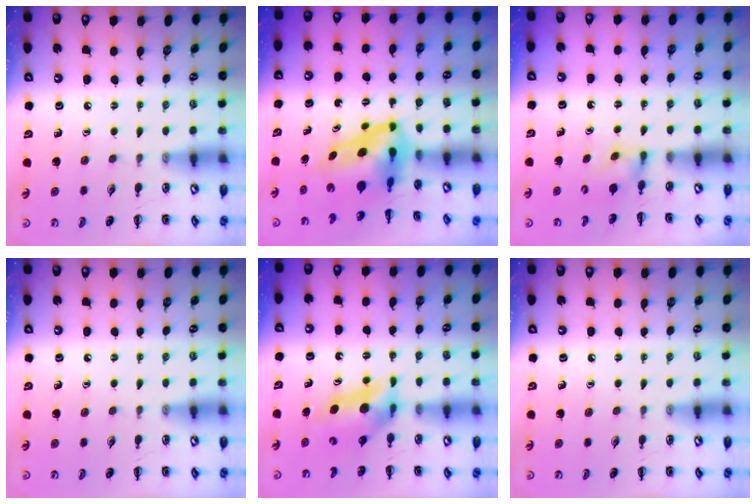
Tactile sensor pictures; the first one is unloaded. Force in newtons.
{"total": 7.0, "press": 6.8, "slide": 1.8}
{"total": 2.8, "press": 2.5, "slide": 1.3}
{"total": 0.0}
{"total": 5.8, "press": 5.8, "slide": 0.7}
{"total": 0.0}